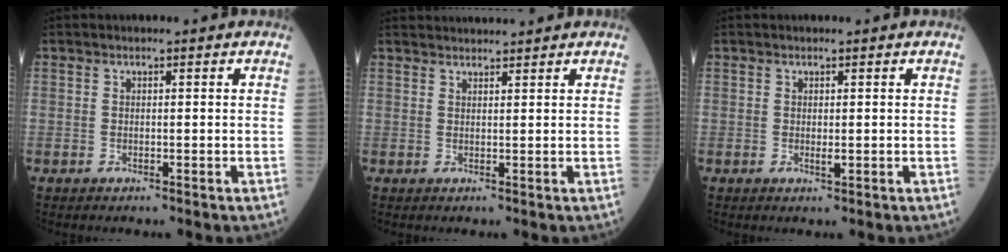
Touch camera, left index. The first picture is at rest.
{"total": 4.5, "force": [4.4, -0.1, 0.8], "torque": [-0.013, 0.030, 0.068]}
{"total": 1.0, "force": [0.2, 0.2, 0.9], "torque": [-0.018, -0.001, 0.005]}